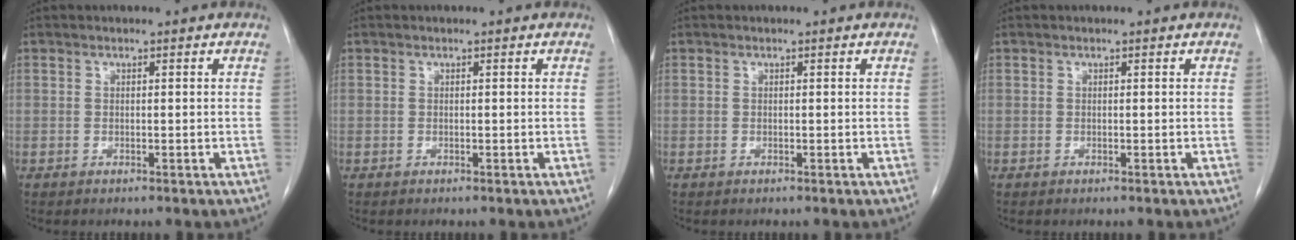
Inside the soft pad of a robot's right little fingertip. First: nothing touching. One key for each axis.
{"total": 0.0}
{"total": 0.0}
{"total": 0.0}